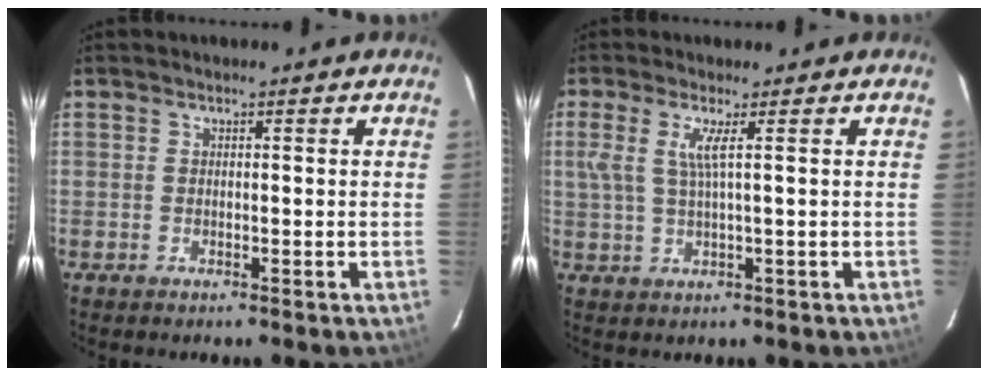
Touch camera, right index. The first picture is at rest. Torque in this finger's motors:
{"motor_torque": [0.00, 0.11, 0.24, 0.11]}